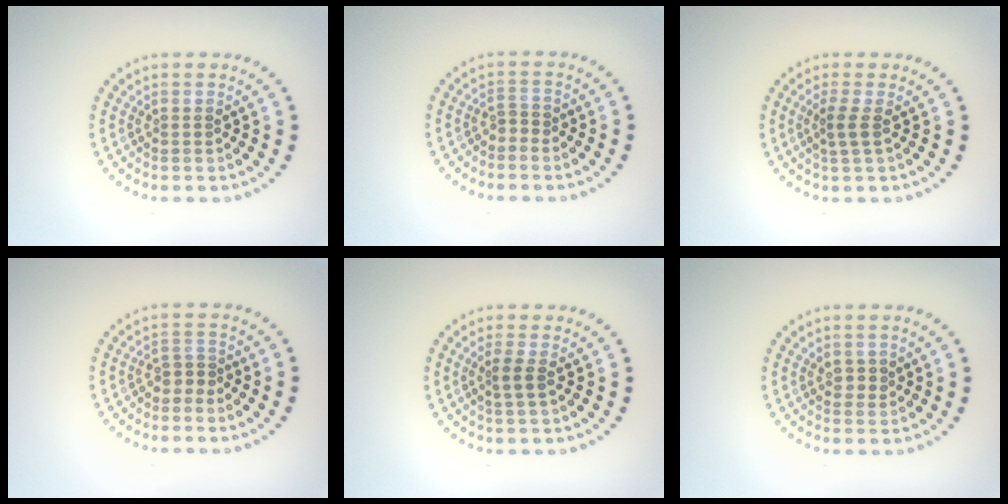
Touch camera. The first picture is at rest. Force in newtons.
{"total": 0.9, "press": 0.8, "slide": 0.5}
{"total": 1.6, "press": 1.3, "slide": 1.0}
{"total": 1.5, "press": 1.2, "slide": 0.9}
{"total": 1.5, "press": 1.2, "slide": 0.9}
{"total": 1.4, "press": 1.2, "slide": 0.6}